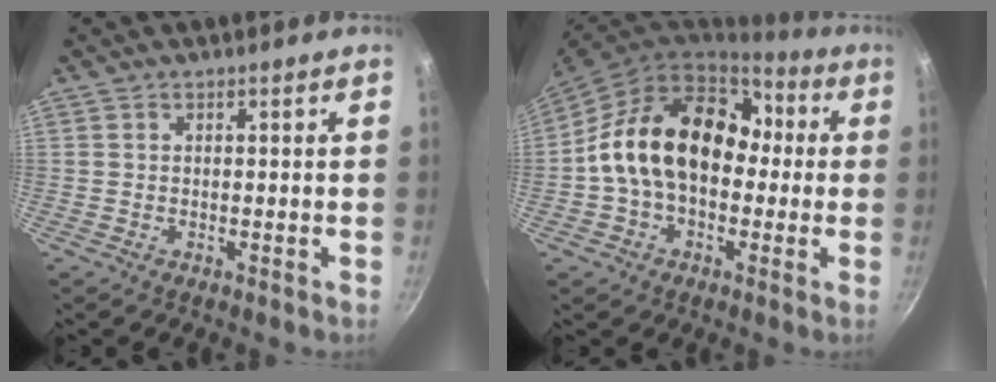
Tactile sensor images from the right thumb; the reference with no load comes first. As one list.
[{"total": 19.5, "force": [0.9, 13.9, 13.7], "torque": [-0.198, 0.049, 0.004]}]